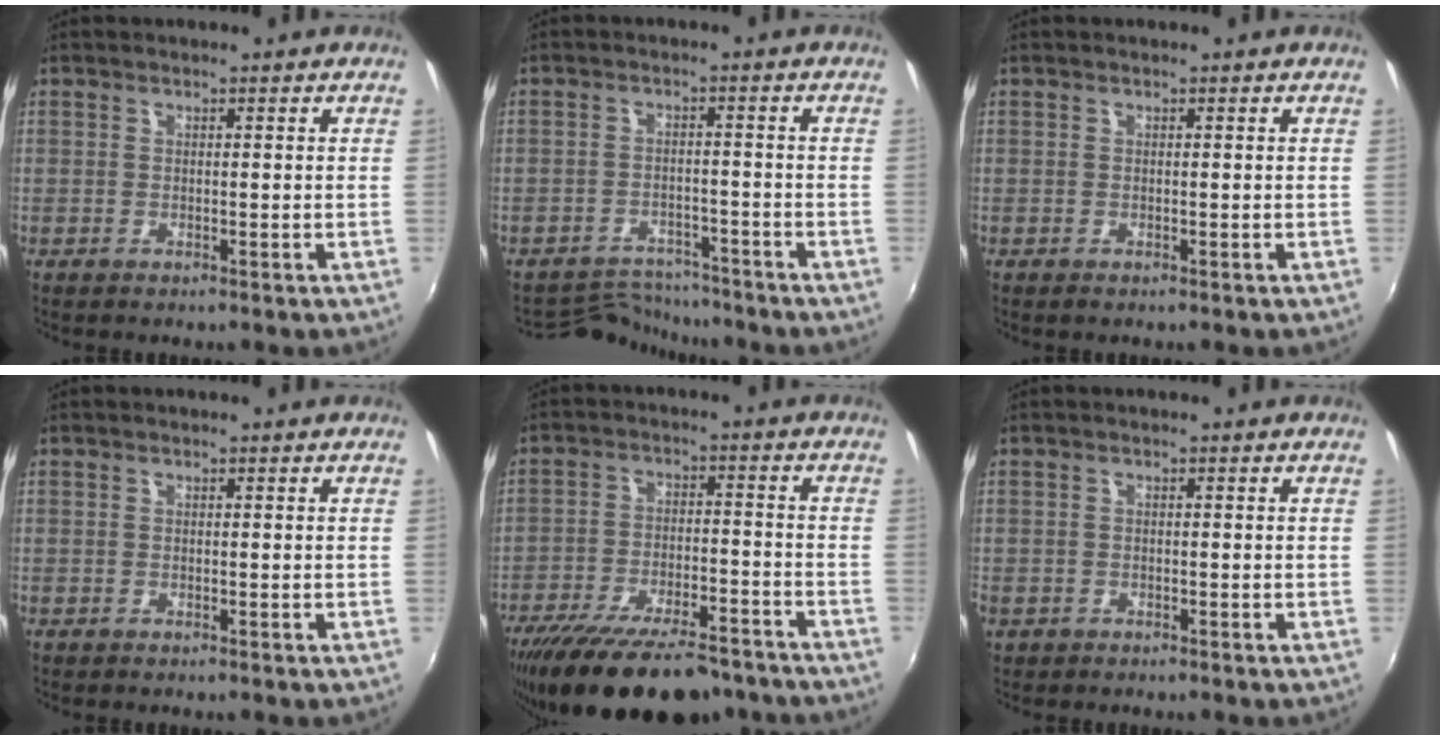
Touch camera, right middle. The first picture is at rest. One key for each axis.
{"total": 6.8, "fx": -6.6, "fy": 1.6, "fz": -0.4, "tx": -0.009, "ty": 0.011, "tz": -0.106}
{"total": 0.0}
{"total": 0.0}
{"total": 21.6, "fx": -17.6, "fy": 6.3, "fz": 10.8, "tx": -0.203, "ty": -0.031, "tz": -0.255}
{"total": 2.0, "fx": -1.1, "fy": 1.6, "fz": 0.7, "tx": -0.020, "ty": -0.003, "tz": -0.018}